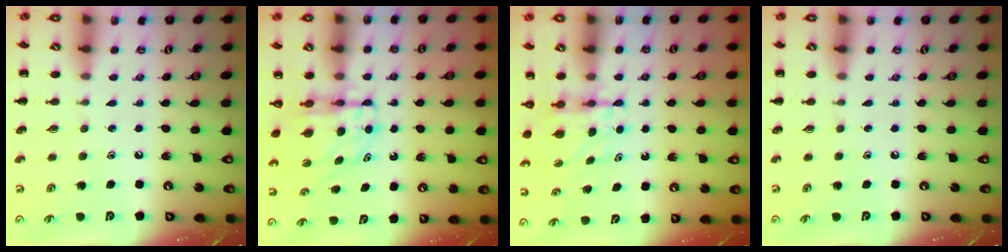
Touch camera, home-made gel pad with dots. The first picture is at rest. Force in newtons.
{"total": 6.7, "press": 6.6, "slide": 0.9}
{"total": 4.8, "press": 4.8, "slide": 0.3}
{"total": 0.0}